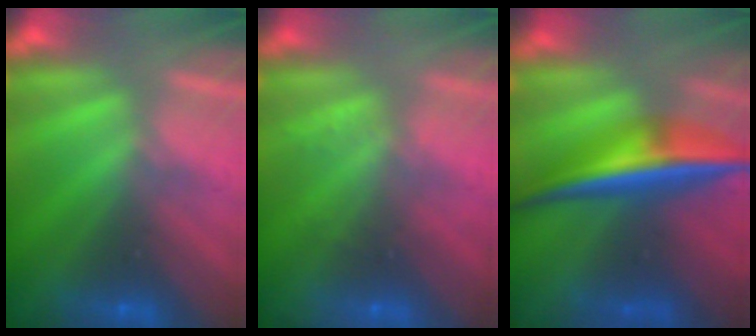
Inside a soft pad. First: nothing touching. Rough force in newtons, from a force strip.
{"total": 2.2}
{"total": 6.9}